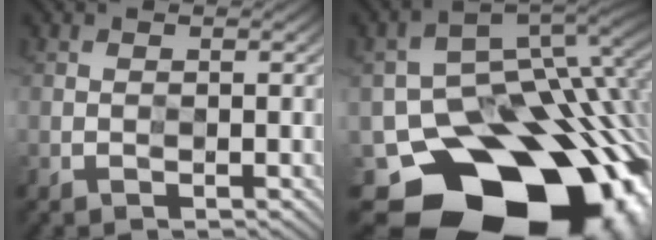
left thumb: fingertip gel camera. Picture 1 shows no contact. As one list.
[{"total": 19.9, "force": [-9.7, 14.0, 10.3], "torque": [-0.141, -0.052, -0.128]}]